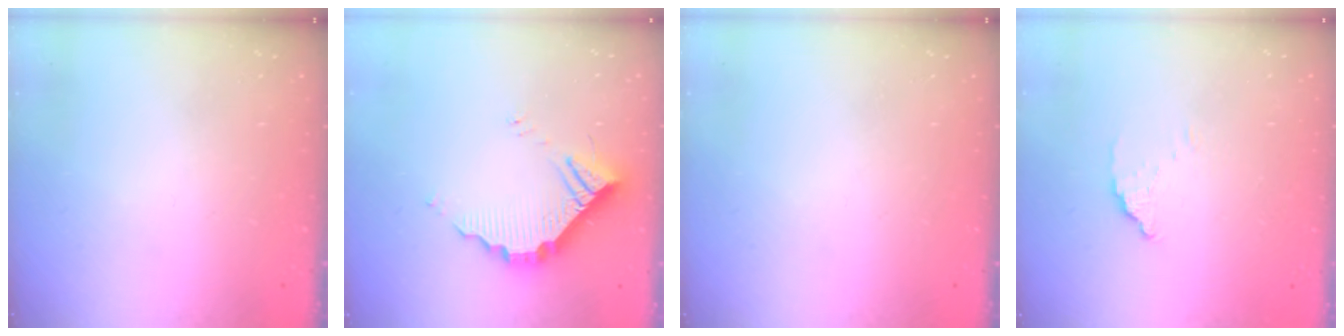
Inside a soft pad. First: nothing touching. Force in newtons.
{"total": 9.6, "press": 9.6, "slide": 0.4}
{"total": 0.0}
{"total": 1.8, "press": 1.8, "slide": 0.1}